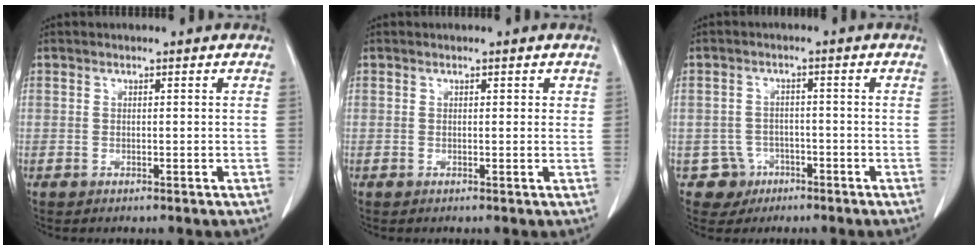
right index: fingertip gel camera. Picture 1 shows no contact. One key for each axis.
{"total": 1.1, "fx": 0.6, "fy": 0.6, "fz": 0.7, "tx": -0.004, "ty": 0.000, "tz": 0.005}
{"total": 4.3, "fx": -1.9, "fy": 3.8, "fz": -0.5, "tx": 0.015, "ty": 0.015, "tz": -0.028}